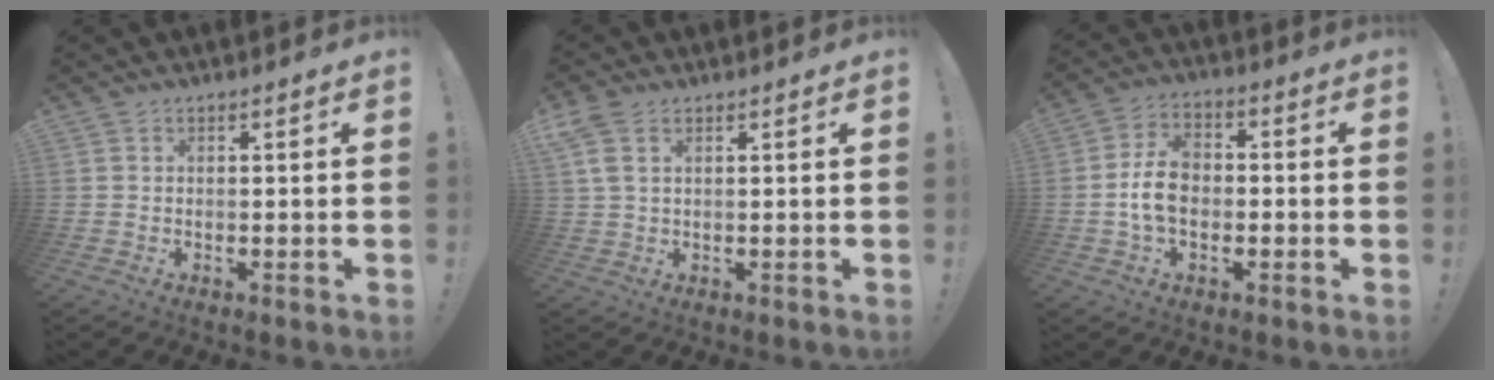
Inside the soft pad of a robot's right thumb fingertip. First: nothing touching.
{"total": 4.8, "force": [1.9, 2.5, 3.7], "torque": [-0.080, 0.002, 0.037]}
{"total": 9.9, "force": [-1.6, 7.1, 6.8], "torque": [-0.117, 0.012, -0.029]}